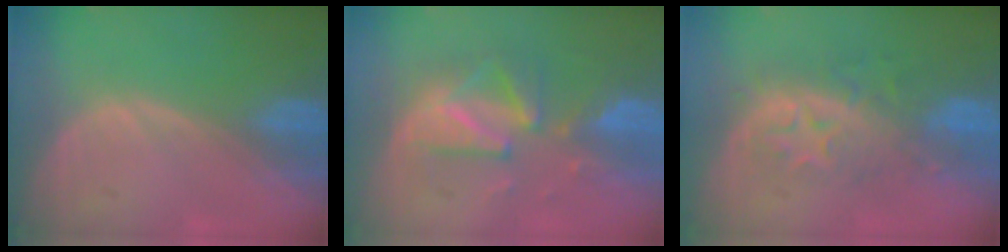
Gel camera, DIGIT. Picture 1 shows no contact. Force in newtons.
{"total": 8.2, "press": 8.2, "slide": 0.4}
{"total": 8.2, "press": 7.7, "slide": 2.8}